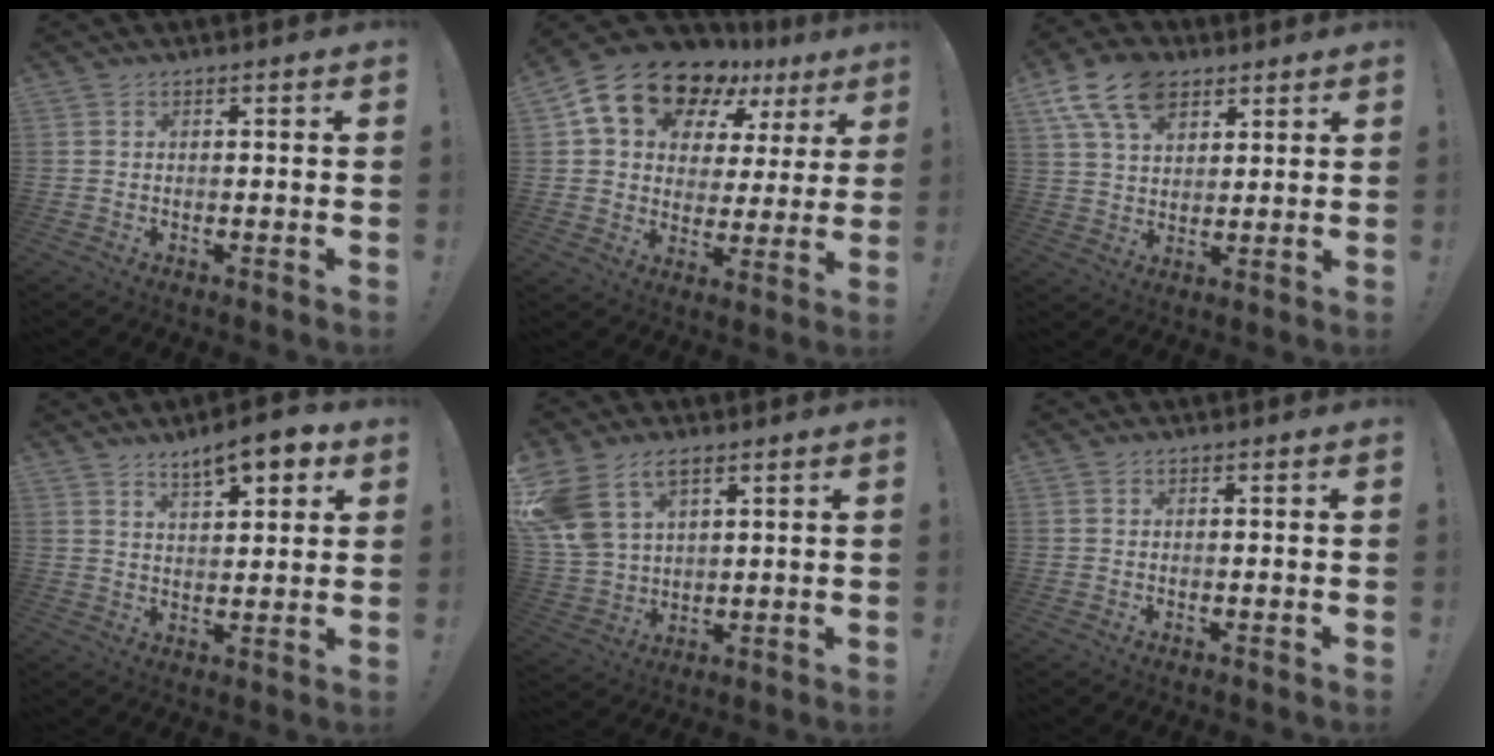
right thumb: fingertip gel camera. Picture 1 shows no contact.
{"total": 17.3, "force": [11.8, 9.8, 8.2], "torque": [-0.136, -0.078, 0.215]}
{"total": 14.3, "force": [7.8, 9.1, 7.8], "torque": [-0.140, -0.029, 0.146]}
{"total": 8.5, "force": [5.8, 2.8, 5.6], "torque": [-0.075, -0.033, 0.098]}
{"total": 11.6, "force": [6.8, 7.2, 6.1], "torque": [-0.128, -0.029, 0.134]}
{"total": 0.0}